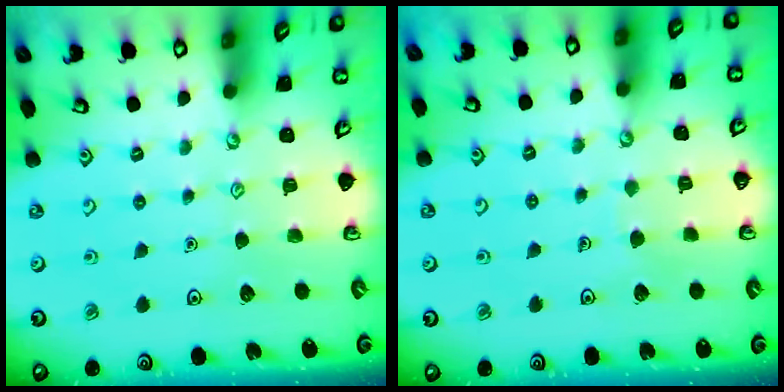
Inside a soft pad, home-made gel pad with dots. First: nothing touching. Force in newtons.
{"total": 2.2, "press": 2.2, "slide": 0.1}